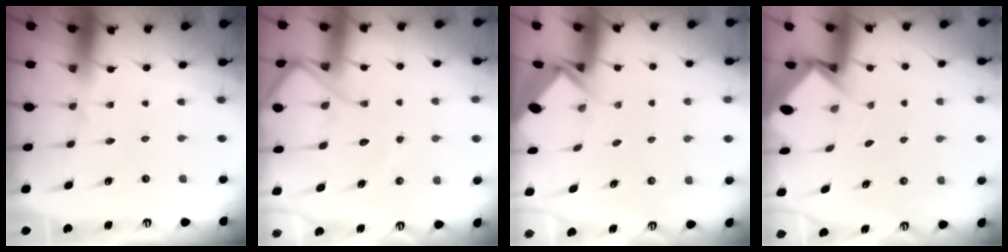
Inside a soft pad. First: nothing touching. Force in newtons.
{"total": 12.5, "press": 12.5, "slide": 1.1}
{"total": 2.7, "press": 2.7, "slide": 0.2}
{"total": 2.9, "press": 2.9, "slide": 0.2}